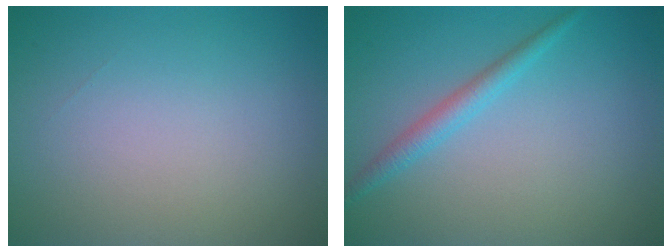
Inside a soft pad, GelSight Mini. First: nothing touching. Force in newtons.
{"total": 1.9, "press": 1.9, "slide": 0.1}